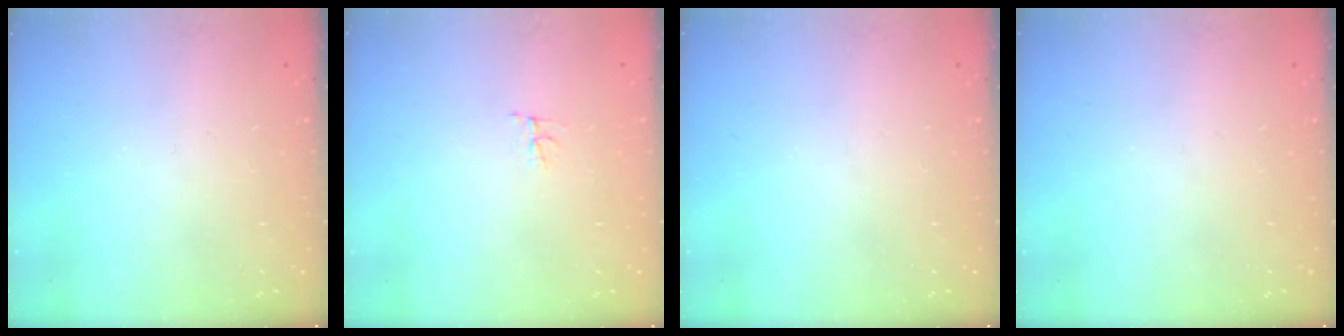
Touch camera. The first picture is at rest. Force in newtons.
{"total": 3.9, "press": 3.9, "slide": 0.3}
{"total": 0.0}
{"total": 0.0}